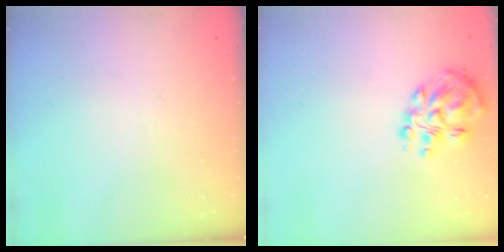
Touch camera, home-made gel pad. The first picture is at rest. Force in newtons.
{"total": 9.9, "press": 9.7, "slide": 1.9}